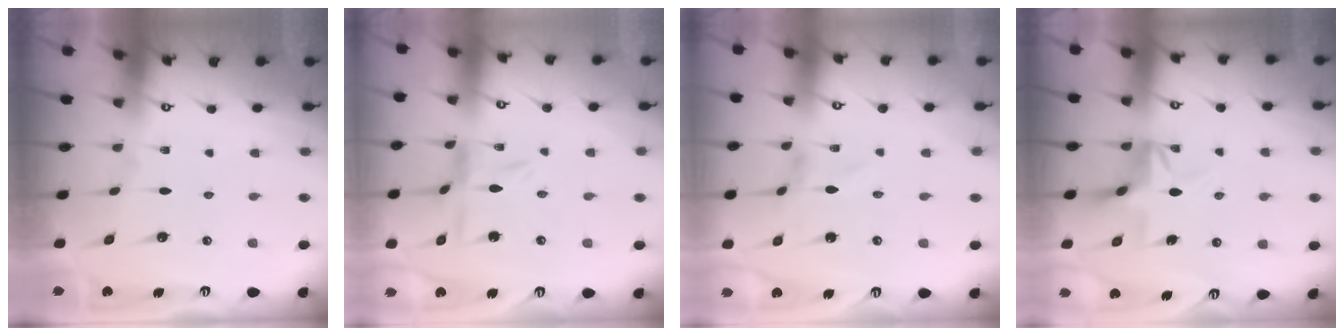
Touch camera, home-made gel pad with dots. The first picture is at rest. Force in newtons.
{"total": 1.3, "press": 1.2, "slide": 0.2}
{"total": 1.1, "press": 1.1, "slide": 0.2}
{"total": 3.9, "press": 3.9, "slide": 0.4}